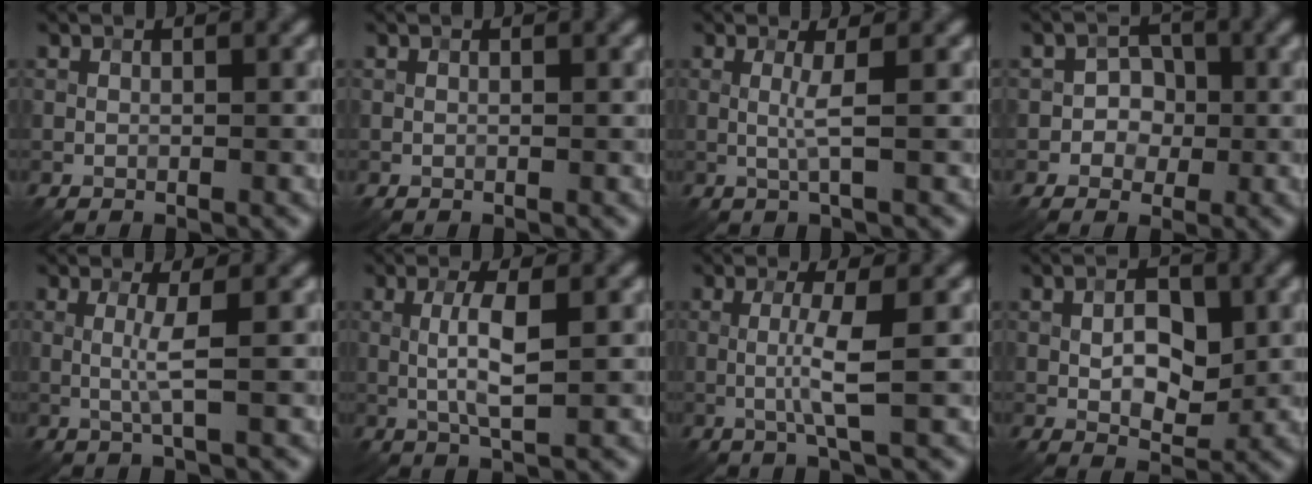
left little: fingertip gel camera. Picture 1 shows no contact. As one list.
[{"total": 0.0}, {"total": 1.8, "force": [0.1, 0.1, 1.7], "torque": [-0.038, -0.002, -0.002]}, {"total": 2.6, "force": [-0.4, 2.3, 1.0], "torque": [0.013, 0.001, -0.023]}, {"total": 2.2, "force": [0.1, 0.2, 2.2], "torque": [-0.046, -0.002, -0.002]}, {"total": 3.6, "force": [0.2, 0.6, 3.5], "torque": [-0.071, 0.005, 0.002]}, {"total": 3.1, "force": [-0.1, 0.2, 3.1], "torque": [-0.062, -0.002, -0.006]}, {"total": 4.4, "force": [0.2, 2.5, 3.7], "torque": [-0.057, -0.001, 0.005]}]